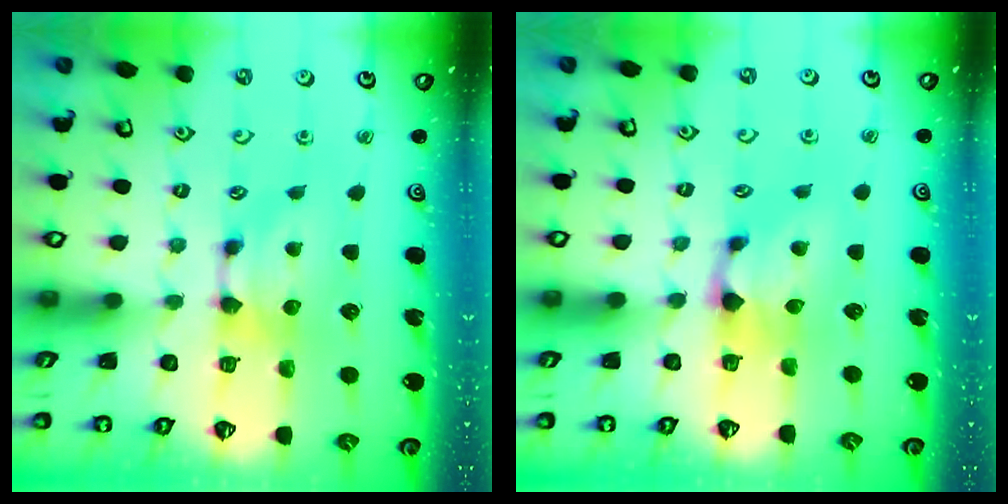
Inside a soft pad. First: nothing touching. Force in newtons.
{"total": 1.0, "press": 0.2, "slide": 0.9}